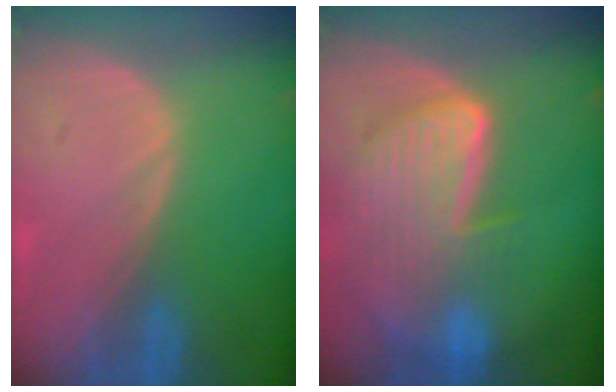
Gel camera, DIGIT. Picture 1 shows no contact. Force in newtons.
{"total": 9.4, "press": 8.1, "slide": 4.9}